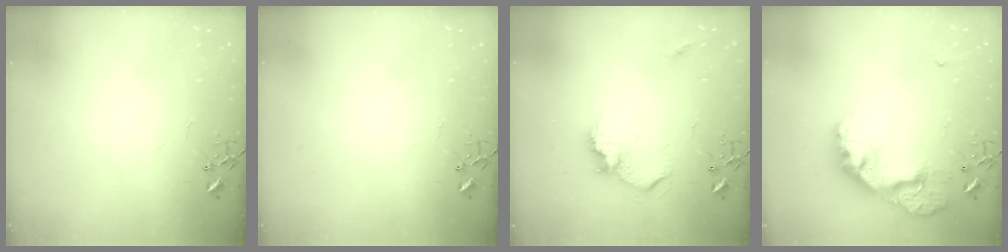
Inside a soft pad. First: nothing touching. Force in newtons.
{"total": 0.0}
{"total": 12.2, "press": 12.1, "slide": 0.9}
{"total": 20.1, "press": 20.0, "slide": 1.5}